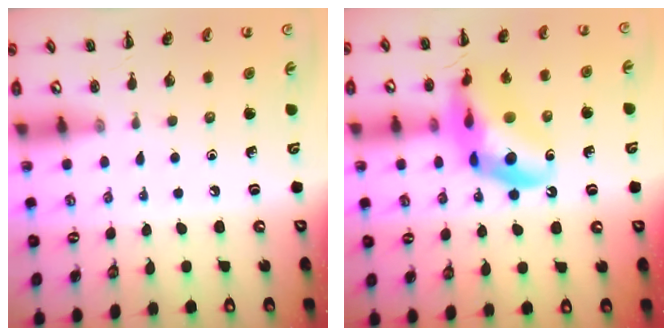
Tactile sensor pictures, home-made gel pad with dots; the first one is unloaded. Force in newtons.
{"total": 17.4, "press": 16.9, "slide": 4.1}